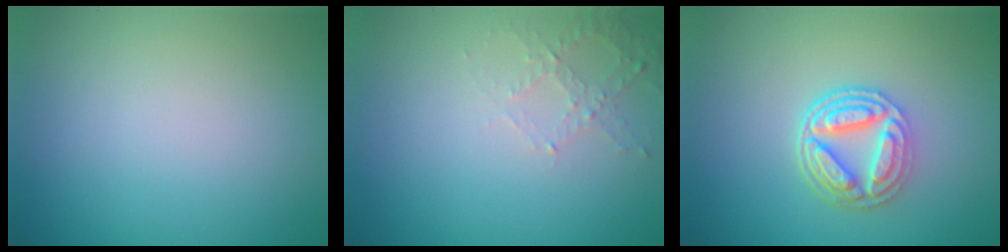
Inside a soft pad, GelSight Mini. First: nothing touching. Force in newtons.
{"total": 1.8, "press": 1.7, "slide": 0.5}
{"total": 4.8, "press": 3.8, "slide": 2.9}